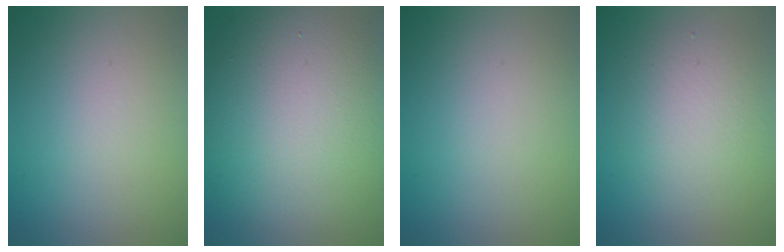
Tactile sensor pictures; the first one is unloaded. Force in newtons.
{"total": 11.4, "press": 11.4, "slide": 0.8}
{"total": 0.0}
{"total": 3.8, "press": 3.8, "slide": 0.4}